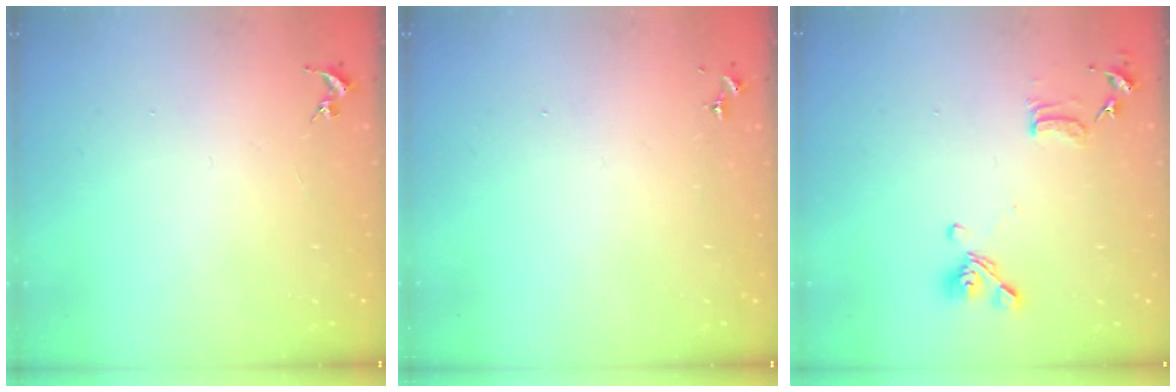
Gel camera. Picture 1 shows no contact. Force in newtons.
{"total": 0.0}
{"total": 12.9, "press": 12.8, "slide": 1.9}